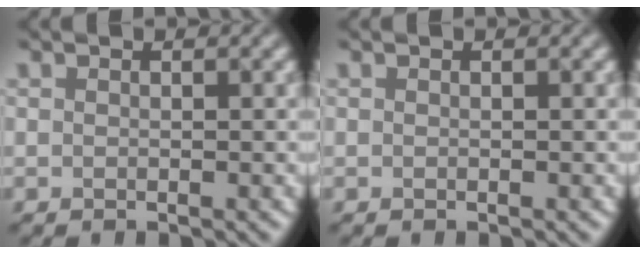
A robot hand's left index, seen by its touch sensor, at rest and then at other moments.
{"total": 0.0}